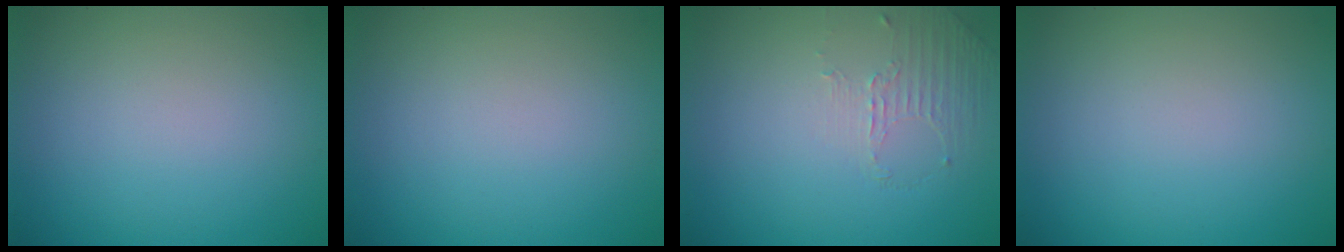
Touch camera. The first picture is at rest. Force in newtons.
{"total": 0.0}
{"total": 1.2, "press": 0.4, "slide": 1.1}
{"total": 0.0}